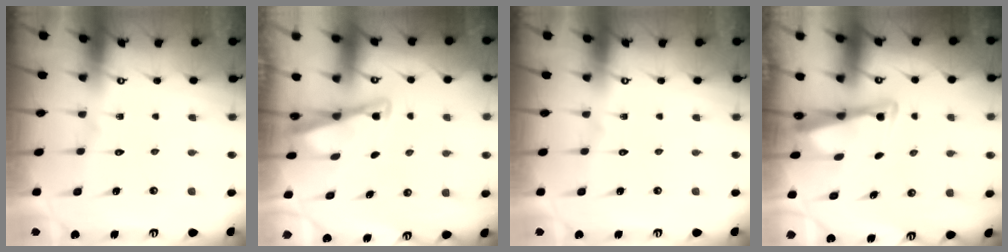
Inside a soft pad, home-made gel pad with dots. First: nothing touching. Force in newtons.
{"total": 2.9, "press": 2.9, "slide": 0.3}
{"total": 0.0}
{"total": 2.8, "press": 2.7, "slide": 0.4}